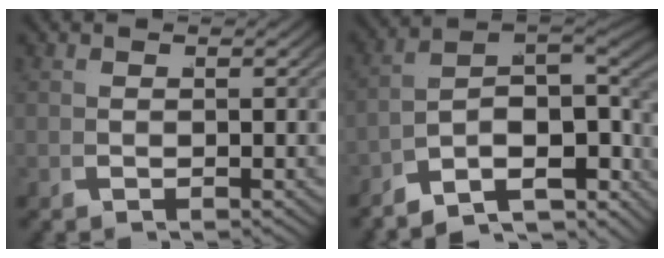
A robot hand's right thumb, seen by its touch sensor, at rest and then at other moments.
{"total": 14.0, "force": [-3.1, 9.1, 10.2], "torque": [-0.179, -0.043, -0.044]}